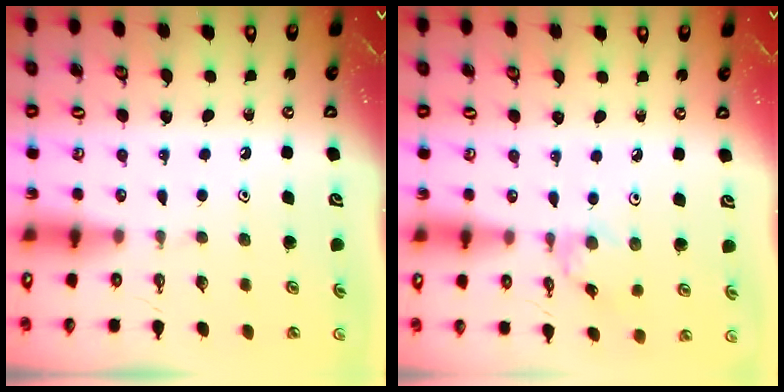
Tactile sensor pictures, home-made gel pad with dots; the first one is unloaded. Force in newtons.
{"total": 1.4, "press": 1.3, "slide": 0.2}